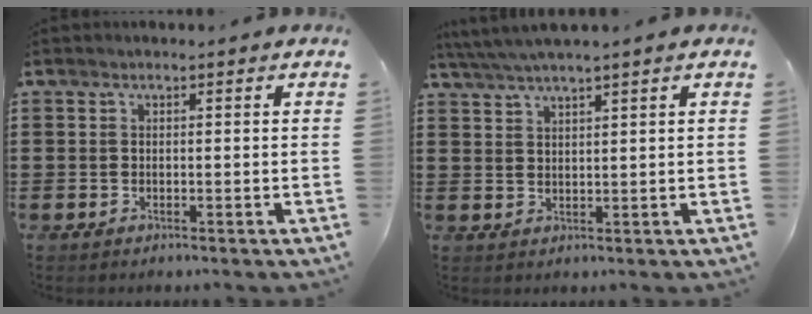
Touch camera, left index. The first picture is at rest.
{"total": 3.1, "force": [2.7, -0.5, 1.5], "torque": [-0.034, -0.004, 0.049]}